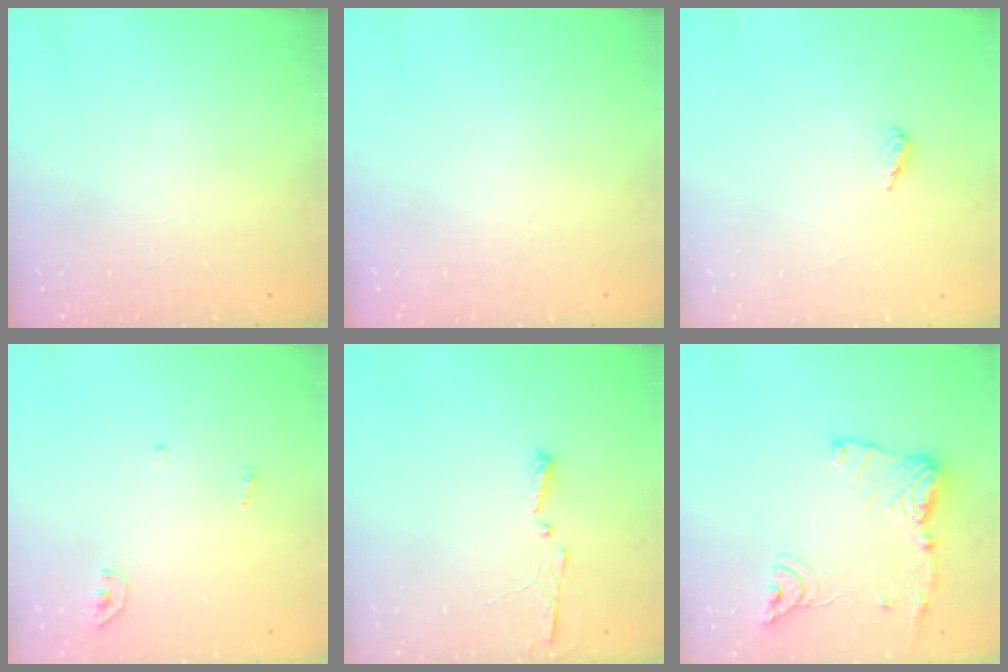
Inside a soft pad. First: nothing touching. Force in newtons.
{"total": 0.0}
{"total": 2.1, "press": 1.9, "slide": 0.8}
{"total": 3.4, "press": 3.3, "slide": 0.3}
{"total": 2.9, "press": 2.9, "slide": 0.4}
{"total": 15.3, "press": 15.3, "slide": 1.2}